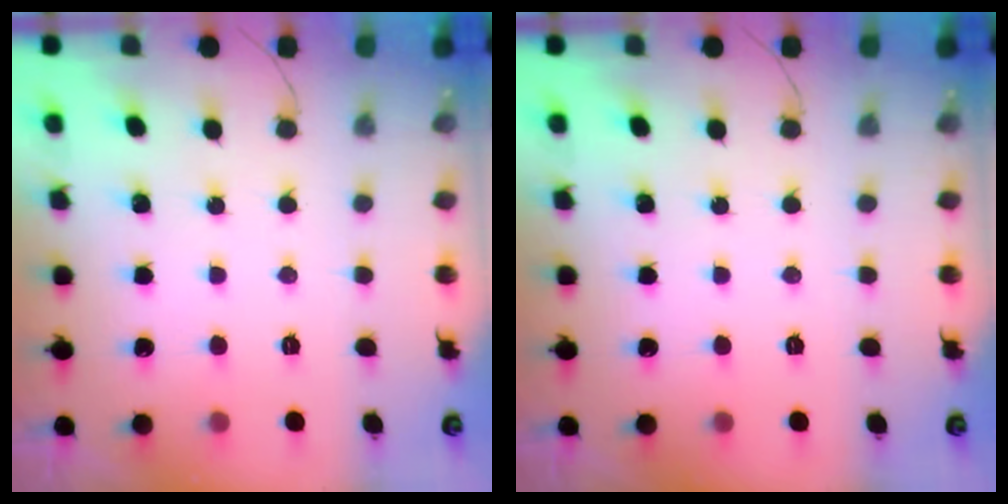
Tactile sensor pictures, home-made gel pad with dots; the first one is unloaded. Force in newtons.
{"total": 0.0}